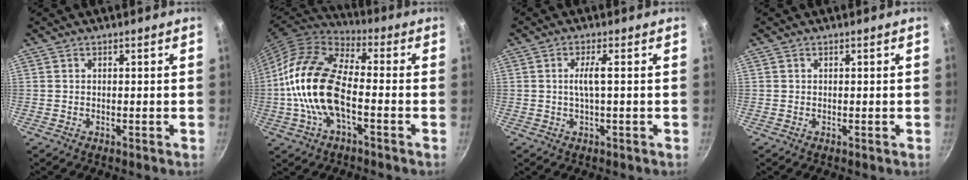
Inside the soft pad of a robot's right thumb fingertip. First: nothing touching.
{"total": 17.5, "force": [-2.9, 8.5, 15.0], "torque": [-0.278, 0.034, -0.068]}
{"total": 3.2, "force": [0.1, 0.2, 3.2], "torque": [-0.070, 0.005, 0.004]}
{"total": 0.0}